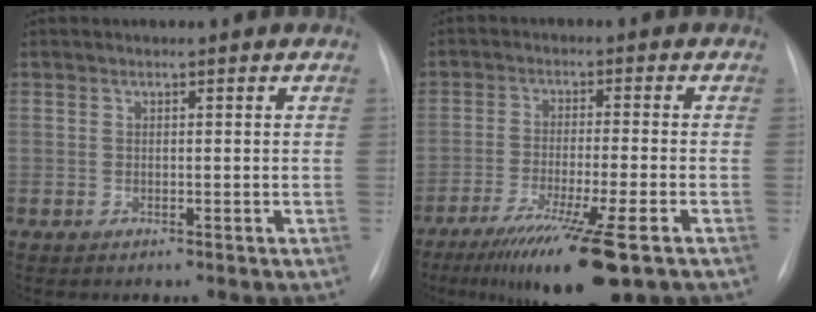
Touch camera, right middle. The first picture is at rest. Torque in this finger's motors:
{"motor_torque": [1.10, -1.04, 0.28, 0.14]}